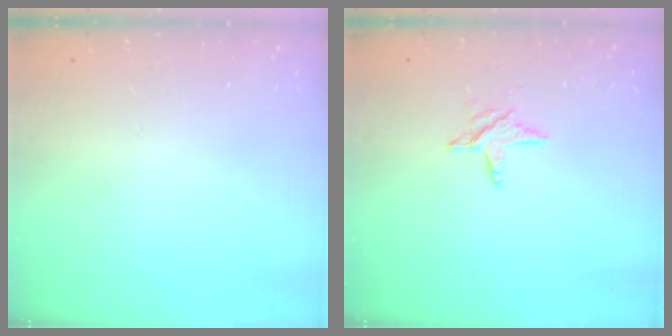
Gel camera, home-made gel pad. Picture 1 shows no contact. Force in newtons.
{"total": 5.5, "press": 5.5, "slide": 0.6}